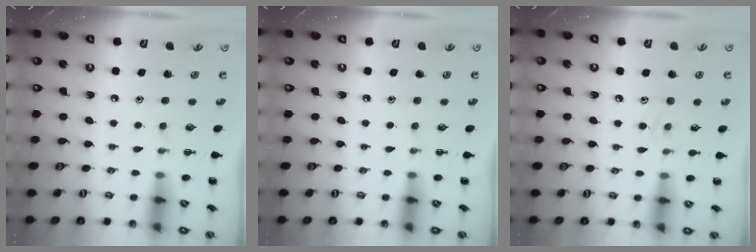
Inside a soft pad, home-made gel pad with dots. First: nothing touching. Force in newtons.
{"total": 0.0}
{"total": 6.2, "press": 5.9, "slide": 2.2}